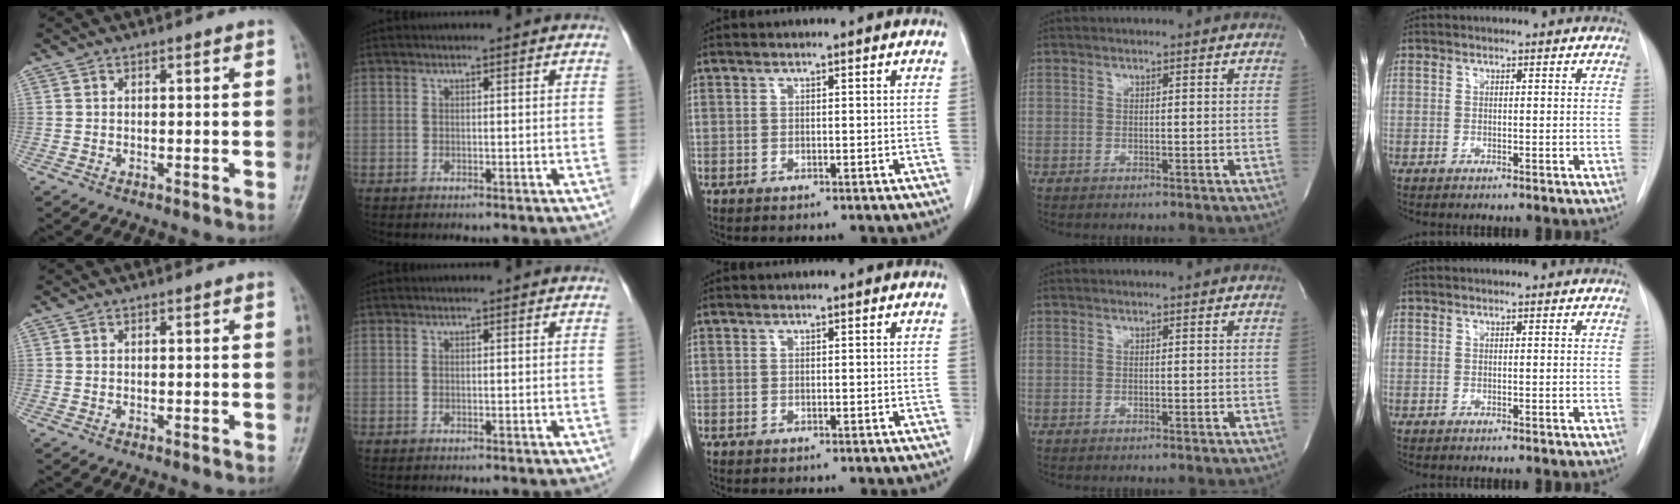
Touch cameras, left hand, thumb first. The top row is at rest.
{}